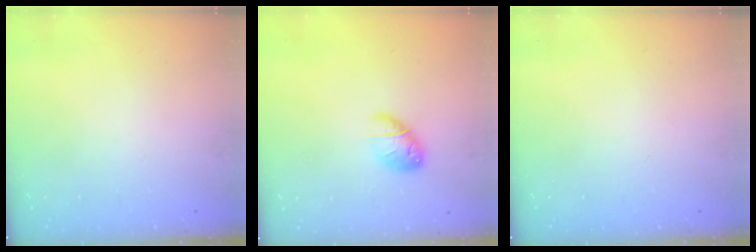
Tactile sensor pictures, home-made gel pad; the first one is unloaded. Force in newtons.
{"total": 7.6, "press": 7.4, "slide": 1.9}
{"total": 0.0}